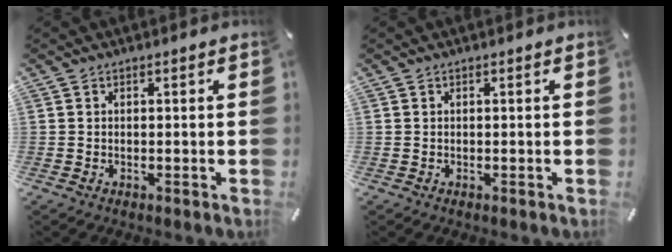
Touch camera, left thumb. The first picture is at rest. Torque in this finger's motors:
{"motor_torque": [-0.03, -0.01, 0.04, -0.05, 0.00]}